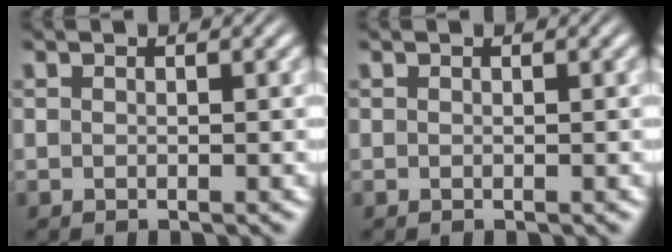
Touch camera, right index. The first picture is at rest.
{"total": 0.0}